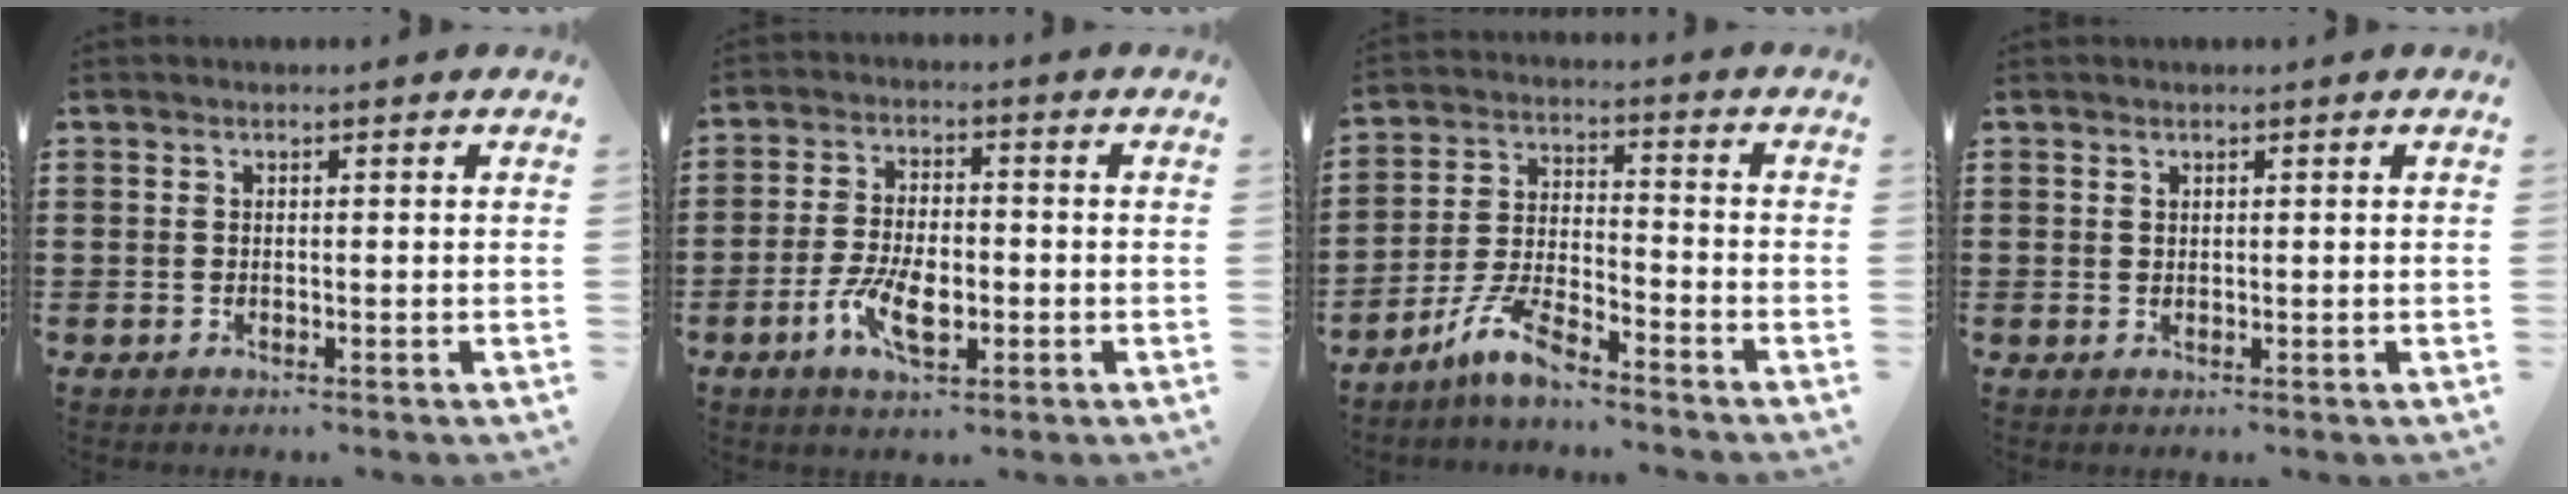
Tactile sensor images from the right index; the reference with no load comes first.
{"total": 7.4, "force": [-2.5, 3.4, 6.1], "torque": [-0.136, -0.005, -0.049]}
{"total": 7.2, "force": [-5.9, 1.2, 3.9], "torque": [-0.105, -0.006, -0.119]}
{"total": 0.7, "force": [0.5, 0.4, 0.1], "torque": [-0.004, 0.001, 0.010]}